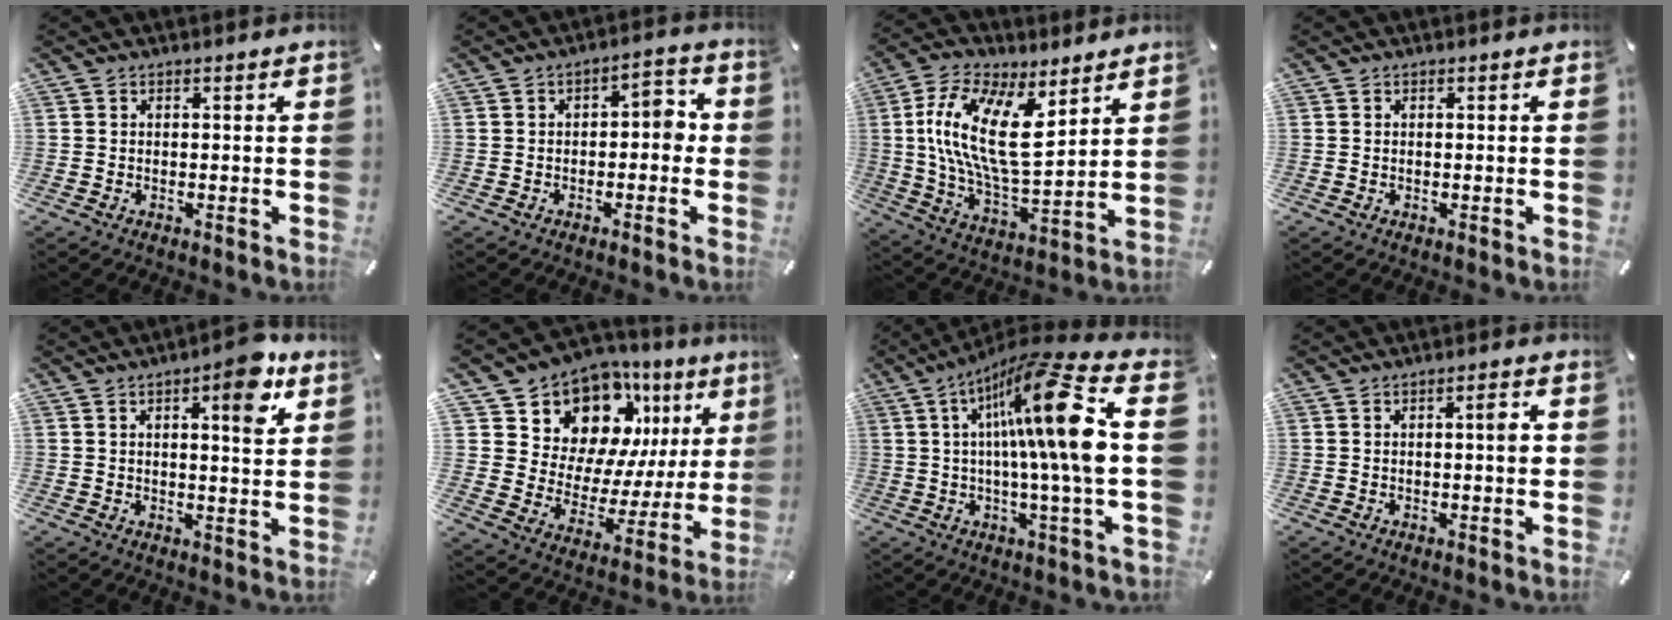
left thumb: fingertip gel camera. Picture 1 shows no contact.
{"total": 4.8, "force": [-1.1, 2.7, 3.7], "torque": [-0.046, 0.011, -0.031]}
{"total": 17.7, "force": [6.0, 7.8, 14.7], "torque": [-0.318, -0.022, 0.102]}
{"total": 0.0}
{"total": 9.1, "force": [4.3, 2.7, 7.6], "torque": [-0.089, -0.024, 0.059]}
{"total": 14.2, "force": [10.6, 8.4, 4.1], "torque": [-0.063, -0.105, 0.188]}
{"total": 20.1, "force": [4.2, 1.3, 19.6], "torque": [-0.329, -0.033, 0.042]}
{"total": 3.1, "force": [0.3, 0.4, 3.1], "torque": [-0.034, -0.008, -0.003]}